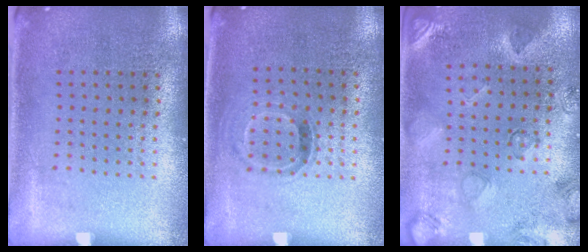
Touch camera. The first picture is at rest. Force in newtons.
{"total": 0.9, "press": 0.8, "slide": 0.5}
{"total": 2.5, "press": 1.9, "slide": 1.6}